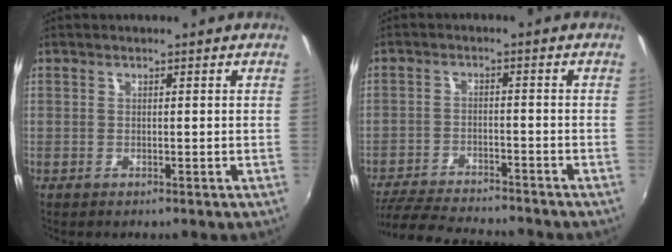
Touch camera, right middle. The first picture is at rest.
{"total": 13.9, "force": [-12.6, 2.2, 5.5], "torque": [-0.130, -0.023, -0.203]}